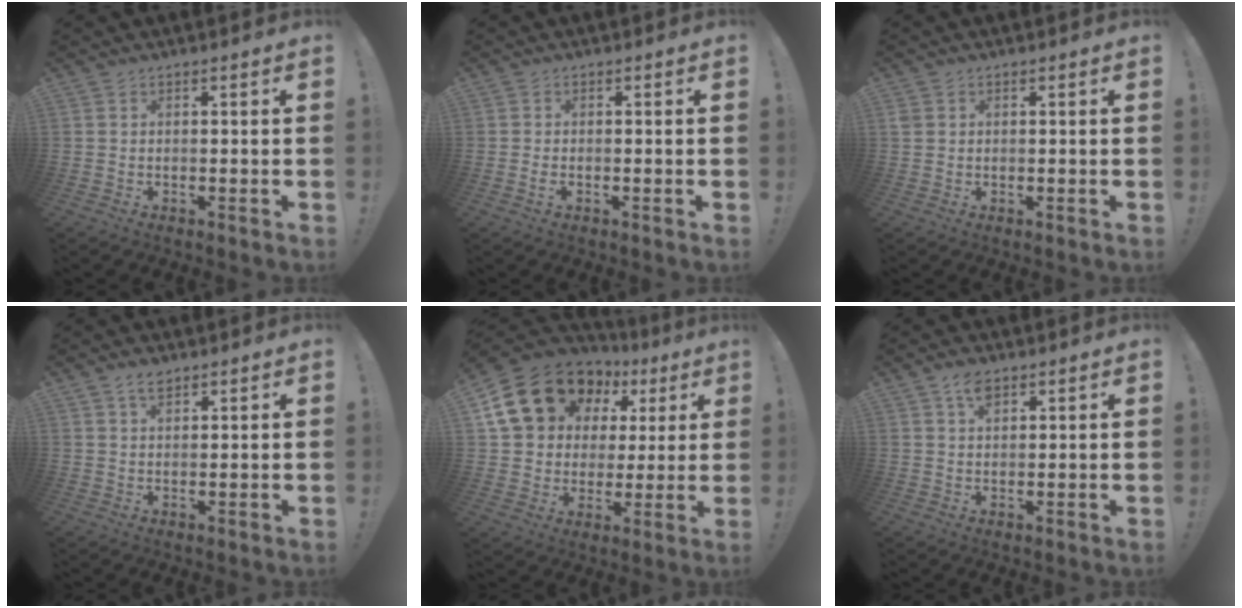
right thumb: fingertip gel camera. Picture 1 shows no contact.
{"total": 1.2, "force": [-0.7, 0.6, 0.7], "torque": [-0.018, 0.006, -0.011]}
{"total": 1.9, "force": [0.7, 1.6, 0.8], "torque": [-0.005, 0.000, 0.014]}
{"total": 3.1, "force": [2.3, 1.4, 1.5], "torque": [-0.024, -0.007, 0.040]}
{"total": 20.0, "force": [10.2, 14.3, 9.6], "torque": [-0.156, -0.048, 0.211]}
{"total": 4.1, "force": [2.4, 2.2, 2.5], "torque": [-0.037, -0.008, 0.041]}